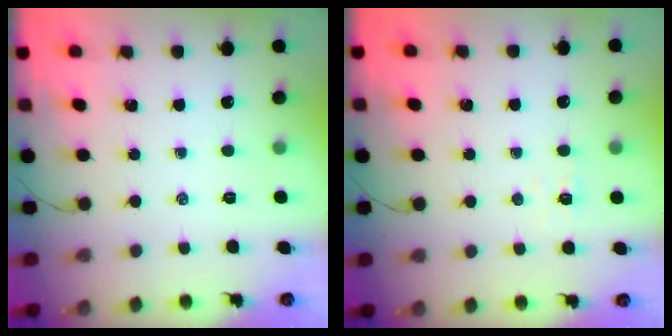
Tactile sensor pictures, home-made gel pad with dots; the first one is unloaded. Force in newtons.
{"total": 2.2, "press": 2.0, "slide": 0.8}